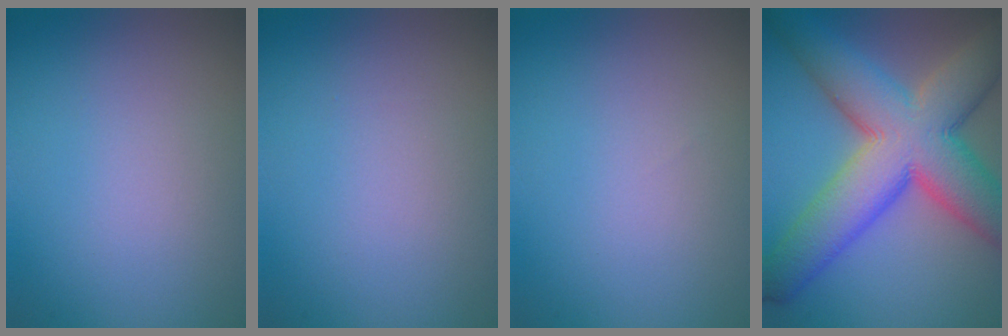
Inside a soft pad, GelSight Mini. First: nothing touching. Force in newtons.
{"total": 0.0}
{"total": 0.0}
{"total": 13.2, "press": 13.2, "slide": 0.4}